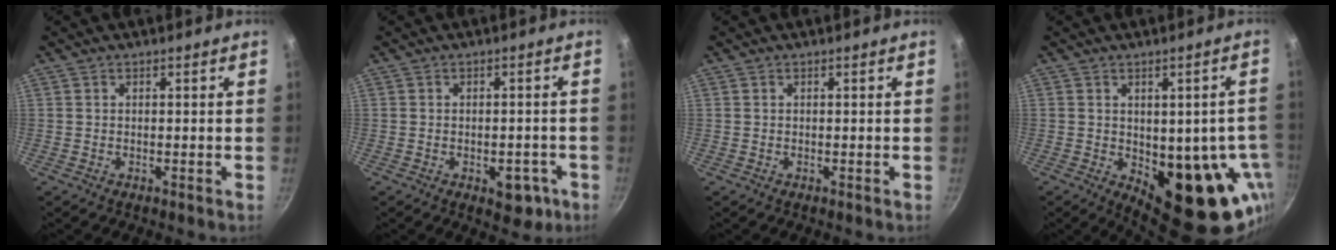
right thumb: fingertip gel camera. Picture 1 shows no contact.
{"total": 5.8, "force": [-2.3, 3.4, 4.0], "torque": [-0.024, 0.016, -0.019]}
{"total": 0.0}
{"total": 17.9, "force": [-3.5, 9.1, 15.0], "torque": [-0.120, -0.017, -0.028]}